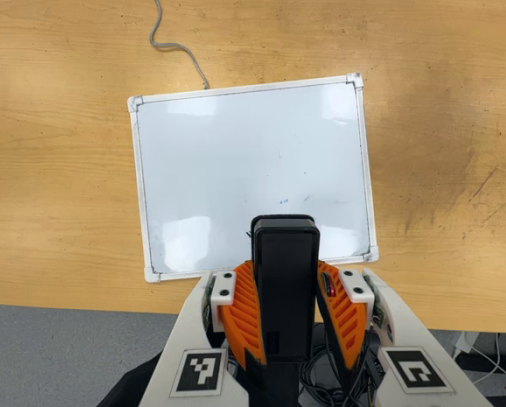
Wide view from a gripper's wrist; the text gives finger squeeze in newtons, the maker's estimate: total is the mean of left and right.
{"total": 6.1, "left": 5.2, "right": 7.1}